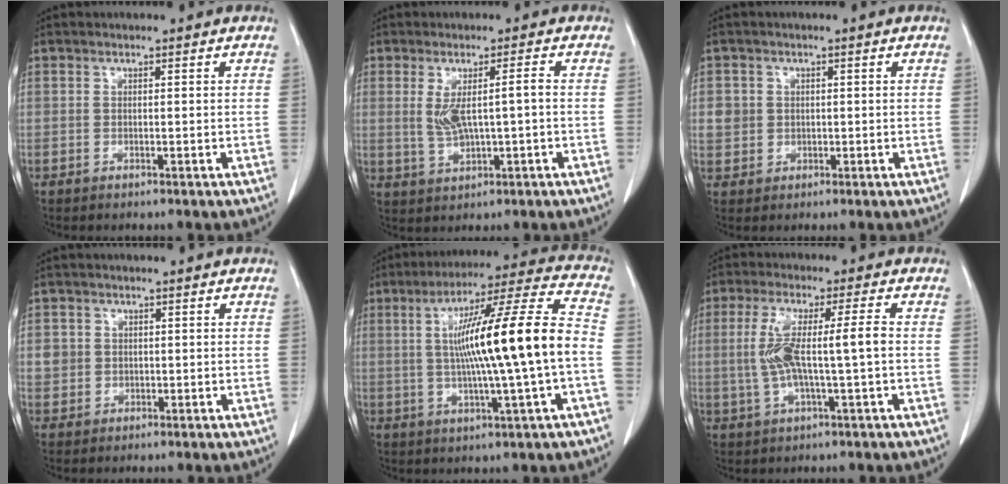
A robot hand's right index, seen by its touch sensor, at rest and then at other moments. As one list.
[{"total": 5.2, "force": [0.2, 1.0, 5.1], "torque": [-0.099, 0.013, 0.015]}, {"total": 3.1, "force": [0.4, 3.0, 0.8], "torque": [-0.006, 0.009, 0.014]}, {"total": 2.8, "force": [0.3, 2.7, 0.6], "torque": [-0.003, 0.010, 0.012]}, {"total": 17.6, "force": [-0.4, -0.5, 17.6], "torque": [-0.288, 0.015, -0.011]}, {"total": 8.5, "force": [-0.1, 0.6, 8.4], "torque": [-0.171, 0.017, 0.000]}]